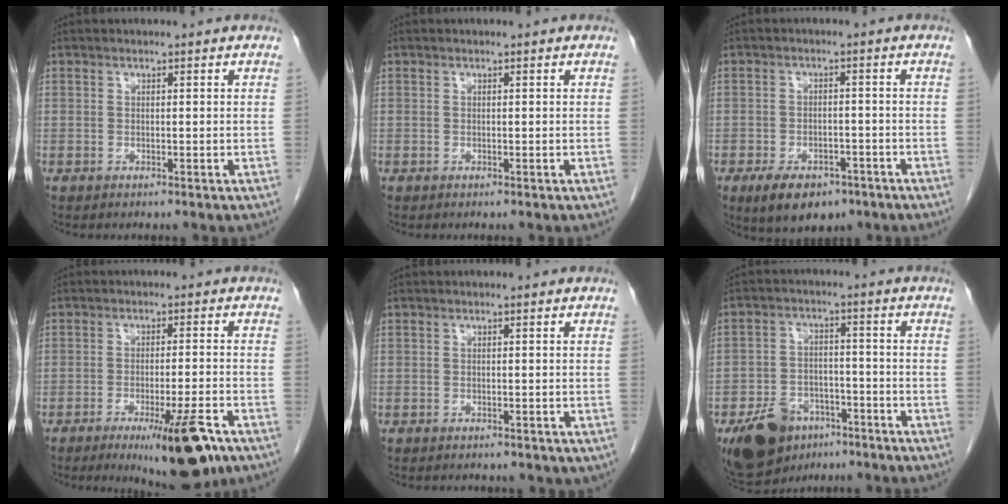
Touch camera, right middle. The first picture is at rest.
{"total": 0.0}
{"total": 8.4, "force": [-5.6, 4.4, 4.6], "torque": [-0.074, -0.002, -0.083]}
{"total": 10.8, "force": [-6.4, 1.3, 8.6], "torque": [-0.120, -0.019, -0.091]}
{"total": 2.2, "force": [-1.8, 1.0, 0.7], "torque": [-0.018, -0.003, -0.017]}
{"total": 10.7, "force": [-6.9, 6.3, 5.0], "torque": [-0.093, 0.004, -0.110]}